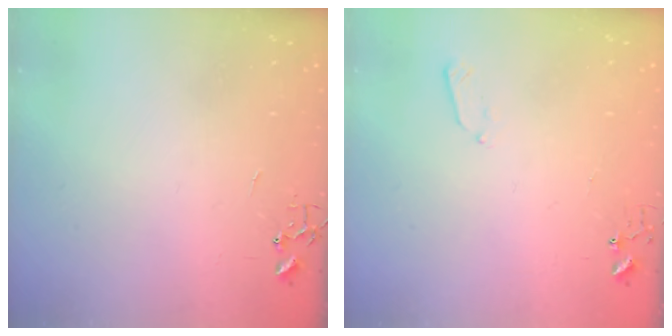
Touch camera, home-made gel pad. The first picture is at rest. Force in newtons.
{"total": 3.4, "press": 3.4, "slide": 0.5}